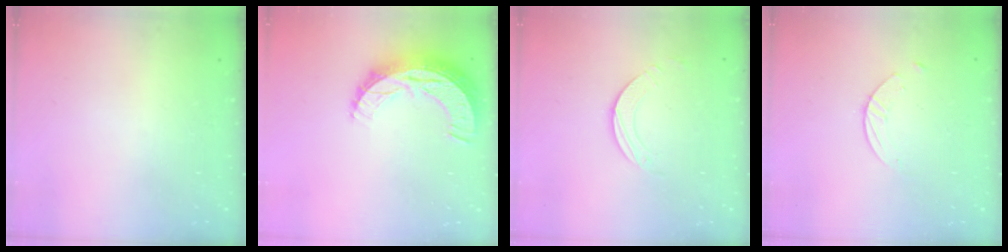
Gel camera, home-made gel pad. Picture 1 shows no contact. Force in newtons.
{"total": 10.9, "press": 10.9, "slide": 0.7}
{"total": 2.5, "press": 2.5, "slide": 0.2}
{"total": 2.7, "press": 2.6, "slide": 0.3}